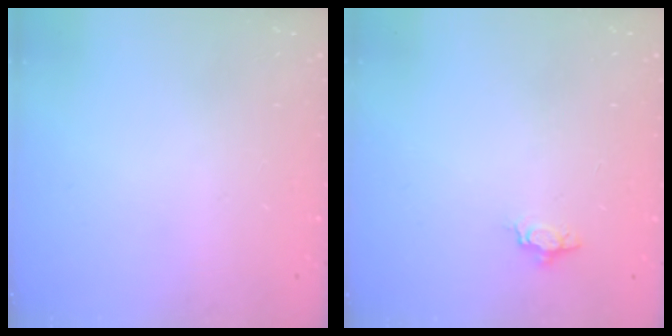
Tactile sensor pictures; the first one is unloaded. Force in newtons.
{"total": 3.7, "press": 3.6, "slide": 0.5}